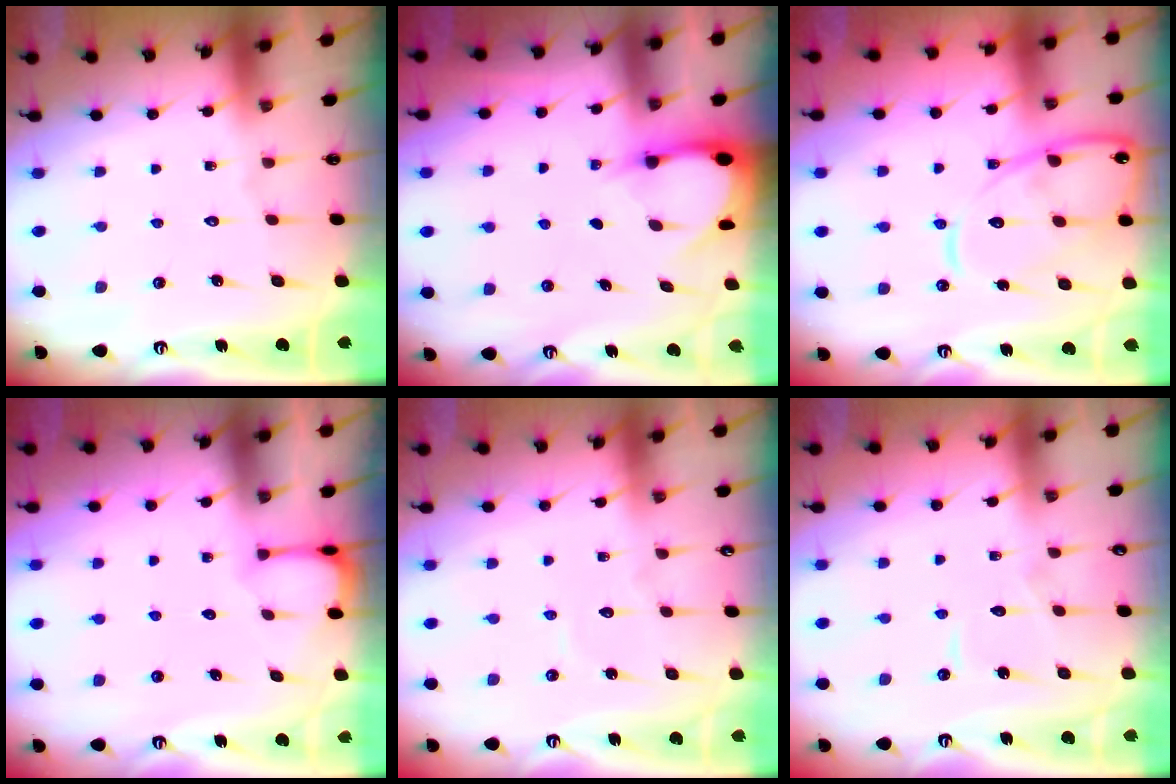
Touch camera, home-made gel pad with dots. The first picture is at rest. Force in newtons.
{"total": 2.9, "press": 2.9, "slide": 0.3}
{"total": 15.1, "press": 15.0, "slide": 1.5}
{"total": 1.6, "press": 1.6, "slide": 0.1}
{"total": 3.9, "press": 3.9, "slide": 0.3}
{"total": 3.3, "press": 3.3, "slide": 0.2}